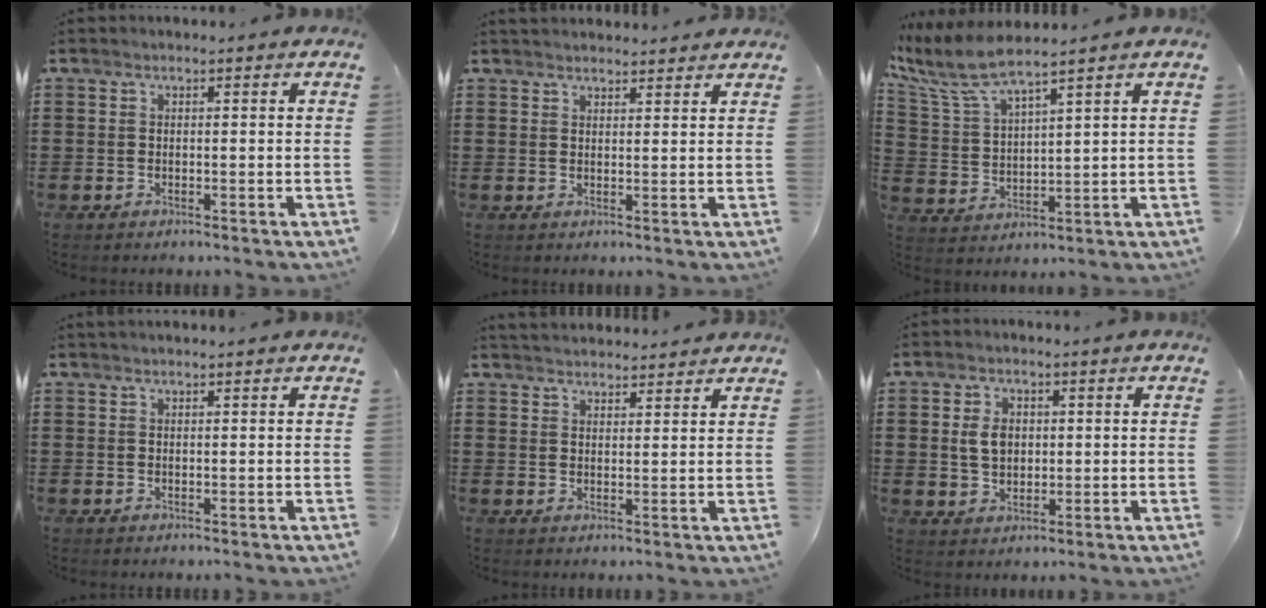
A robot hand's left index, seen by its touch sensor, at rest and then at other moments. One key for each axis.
{"total": 2.0, "fx": 2.0, "fy": 0.2, "fz": -0.1, "tx": -0.003, "ty": 0.000, "tz": 0.039}
{"total": 6.9, "fx": 5.6, "fy": 1.0, "fz": 3.9, "tx": -0.107, "ty": -0.029, "tz": 0.094}
{"total": 0.6, "fx": 0.5, "fy": 0.0, "fz": 0.2, "tx": -0.006, "ty": -0.001, "tz": 0.011}
{"total": 2.7, "fx": 2.7, "fy": 0.2, "fz": -0.2, "tx": -0.005, "ty": -0.005, "tz": 0.052}
{"total": 4.1, "fx": 0.7, "fy": 2.9, "fz": 2.8, "tx": -0.055, "ty": 0.007, "tz": 0.009}